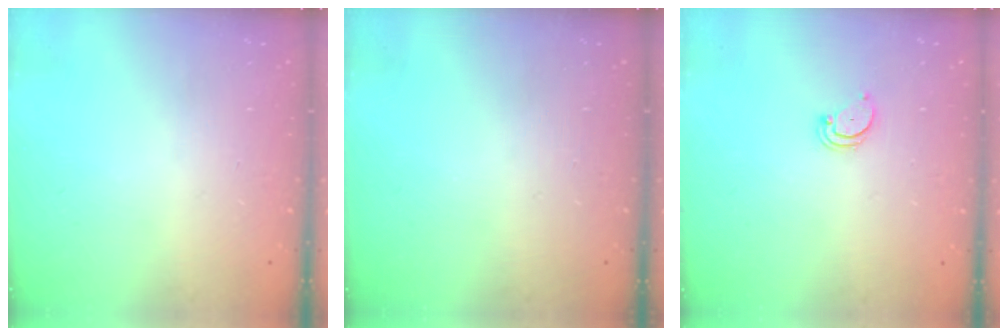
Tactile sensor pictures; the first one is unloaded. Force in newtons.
{"total": 0.0}
{"total": 1.8, "press": 1.8, "slide": 0.2}